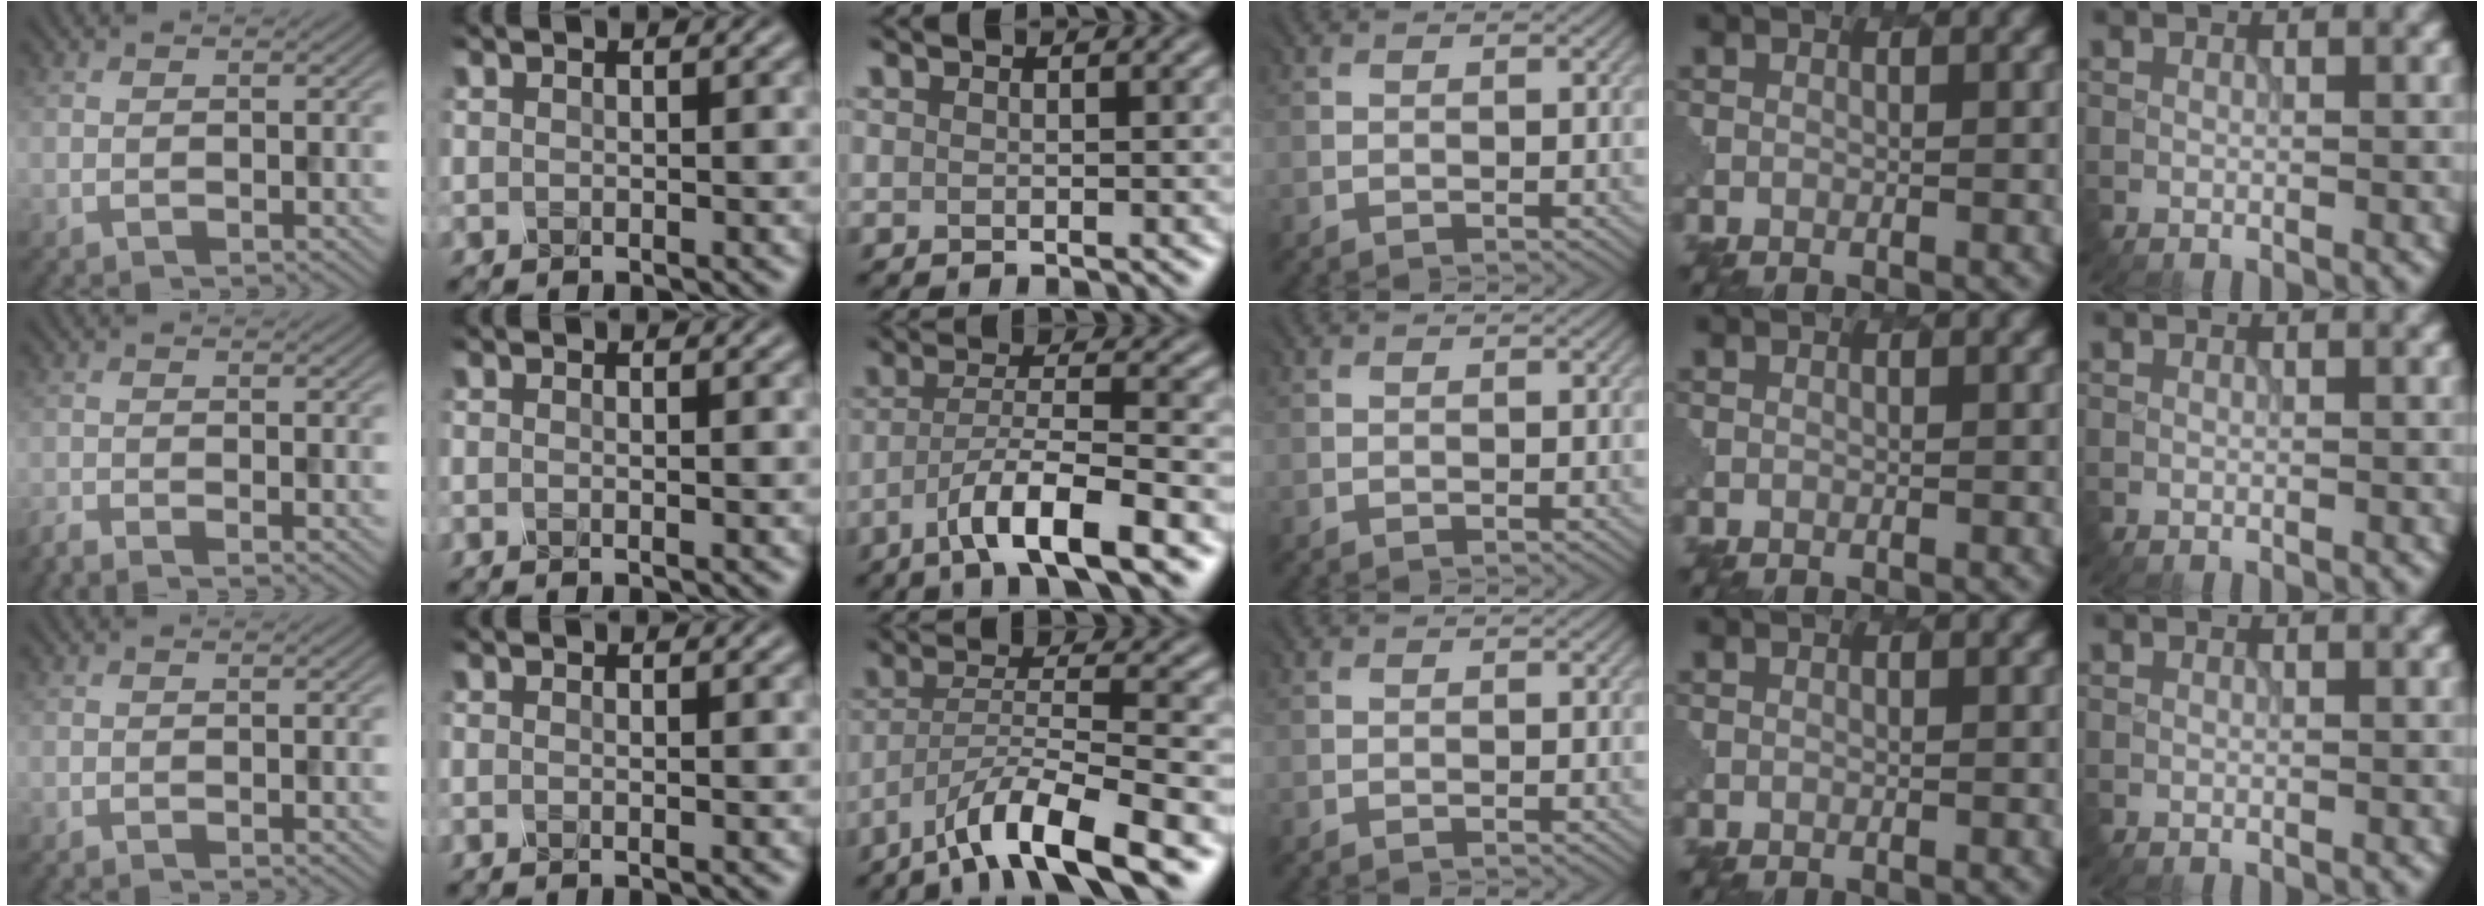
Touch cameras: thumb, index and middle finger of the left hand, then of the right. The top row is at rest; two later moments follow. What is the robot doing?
{"motion": "dispense", "object": "oil cruet"}